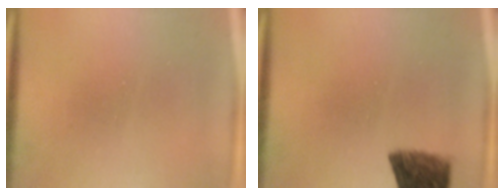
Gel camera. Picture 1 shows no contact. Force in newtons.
{"total": 8.0}